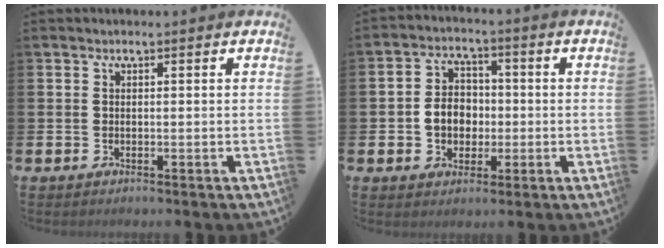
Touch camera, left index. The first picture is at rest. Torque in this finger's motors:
{"motor_torque": [0.56, 0.19, 0.21, 0.11]}